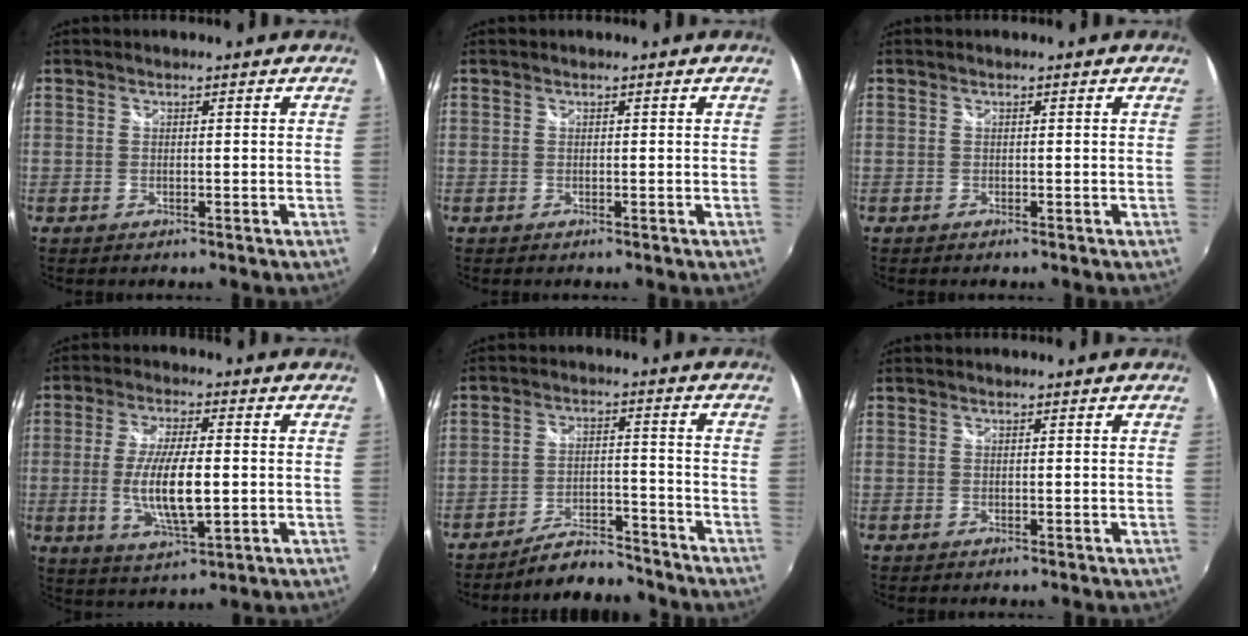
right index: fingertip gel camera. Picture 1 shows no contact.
{"total": 0.0}
{"total": 0.0}
{"total": 10.9, "force": [-1.1, 3.1, 10.4], "torque": [-0.201, -0.011, -0.016]}
{"total": 8.4, "force": [-7.9, 2.1, 2.1], "torque": [-0.056, 0.018, -0.115]}
{"total": 0.0}